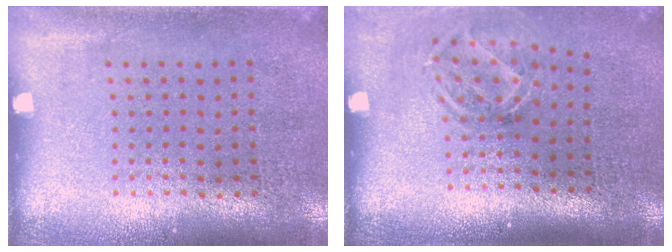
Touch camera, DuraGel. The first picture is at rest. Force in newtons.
{"total": 1.8, "press": 1.3, "slide": 1.3}